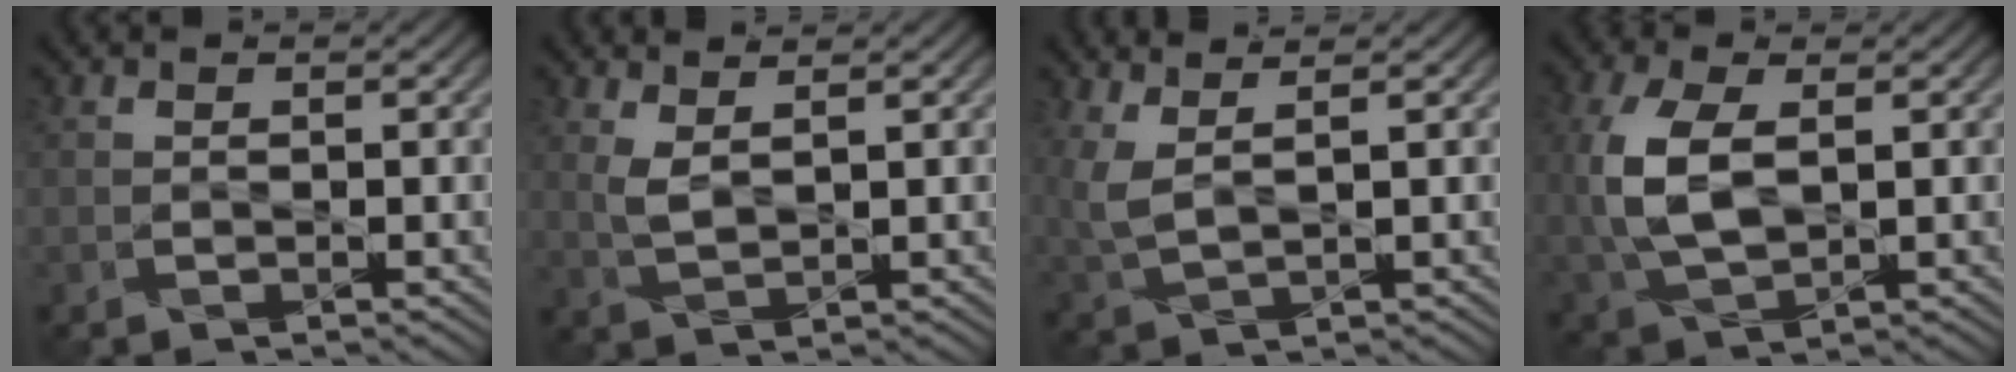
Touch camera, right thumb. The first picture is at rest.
{"total": 2.3, "force": [1.7, 0.5, 1.5], "torque": [-0.047, 0.003, 0.039]}
{"total": 4.0, "force": [2.3, 1.3, 3.0], "torque": [-0.096, 0.005, 0.053]}
{"total": 8.1, "force": [0.7, 4.4, 6.8], "torque": [-0.178, 0.004, 0.016]}